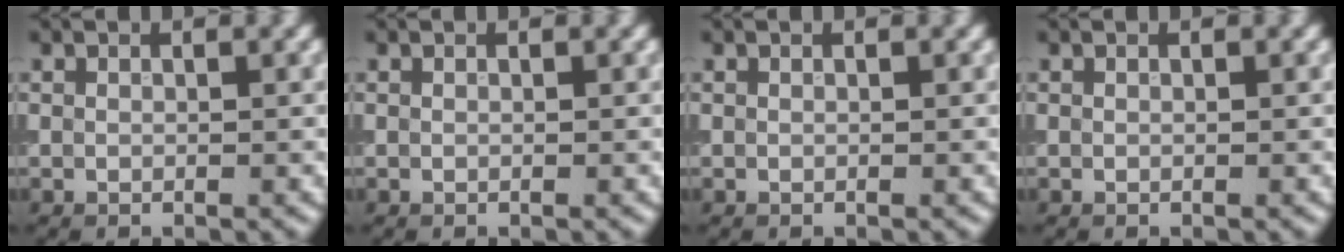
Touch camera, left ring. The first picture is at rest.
{"total": 0.0}
{"total": 0.0}
{"total": 0.0}